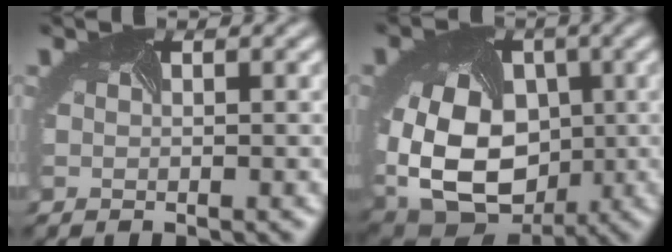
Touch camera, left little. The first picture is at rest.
{"total": 17.2, "force": [-1.6, 13.4, 10.6], "torque": [-0.221, -0.029, -0.027]}